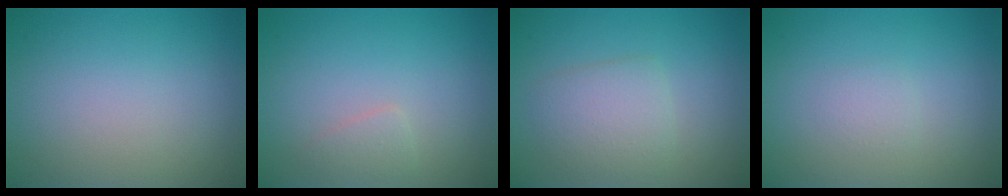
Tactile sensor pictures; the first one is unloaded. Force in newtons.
{"total": 1.0, "press": 1.0, "slide": 0.0}
{"total": 2.9, "press": 2.9, "slide": 0.2}
{"total": 0.8, "press": 0.8, "slide": 0.0}